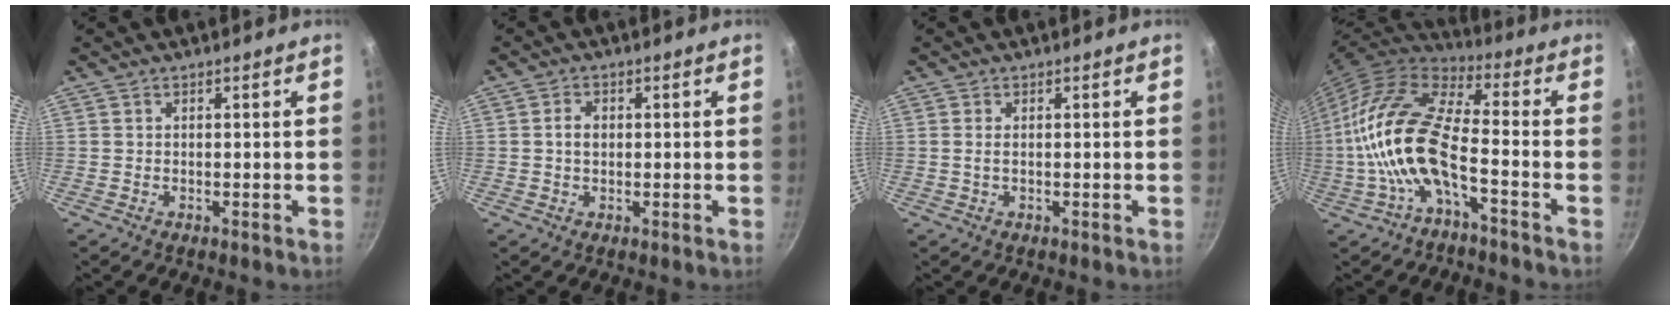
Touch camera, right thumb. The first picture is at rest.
{"total": 2.8, "force": [0.2, 2.0, 1.9], "torque": [-0.026, 0.005, 0.002]}
{"total": 1.2, "force": [0.1, 0.6, 1.0], "torque": [-0.023, 0.000, 0.000]}
{"total": 16.6, "force": [-4.3, 6.4, 14.7], "torque": [-0.291, 0.040, -0.096]}